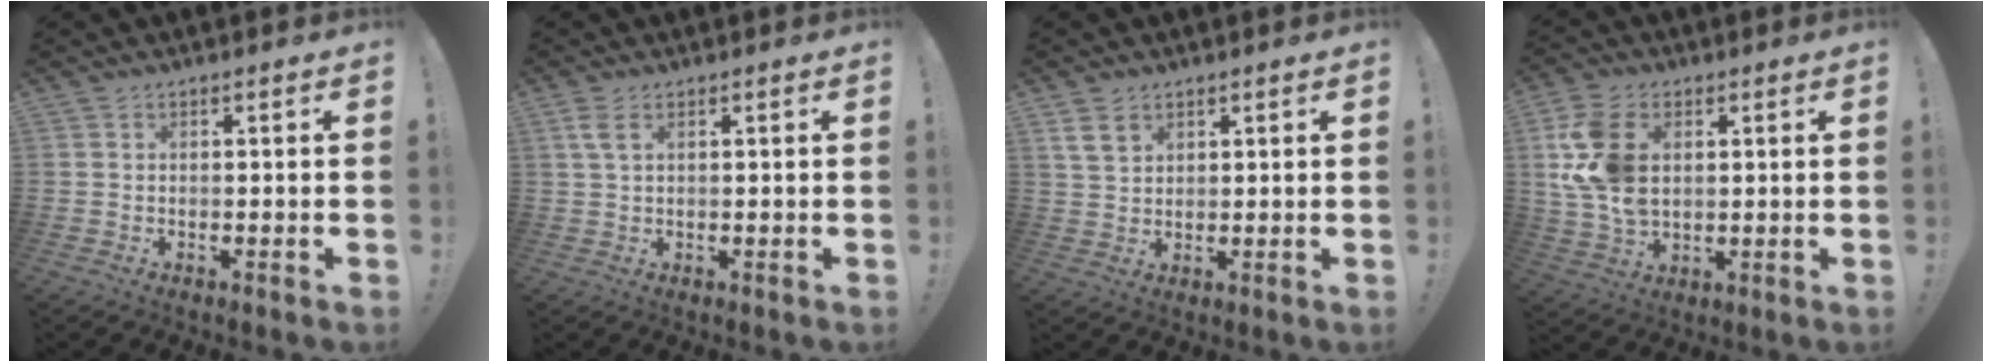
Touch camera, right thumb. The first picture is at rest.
{"total": 3.6, "force": [1.5, 1.7, 2.9], "torque": [-0.054, 0.002, 0.027]}
{"total": 5.5, "force": [3.2, 3.5, 2.6], "torque": [-0.045, -0.005, 0.063]}
{"total": 14.9, "force": [3.3, 10.2, 10.4], "torque": [-0.204, -0.004, 0.062]}